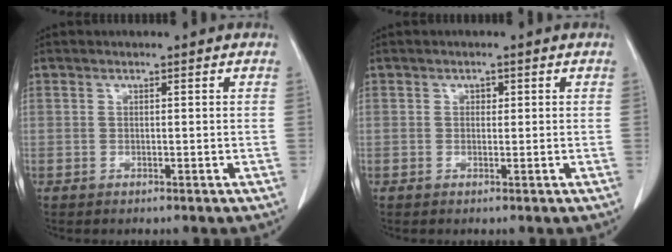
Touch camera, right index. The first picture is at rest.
{"total": 0.7, "force": [0.2, 0.6, 0.4], "torque": [-0.003, 0.002, 0.001]}